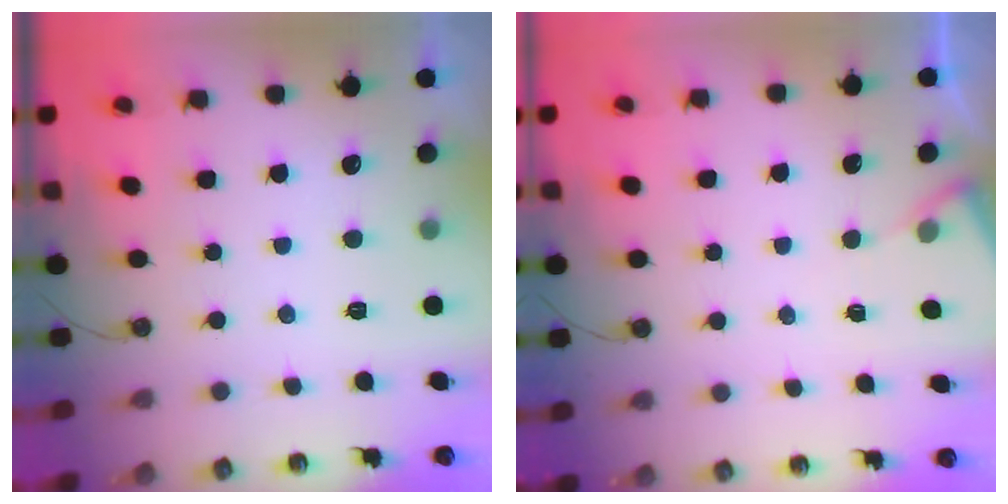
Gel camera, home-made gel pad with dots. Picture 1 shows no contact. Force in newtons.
{"total": 4.3, "press": 4.3, "slide": 0.5}